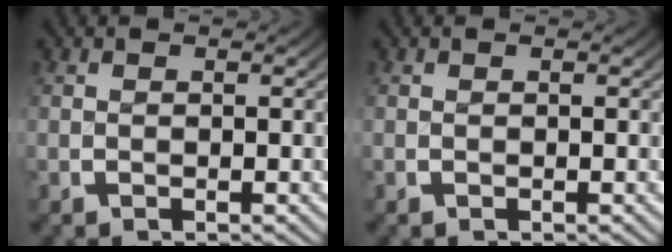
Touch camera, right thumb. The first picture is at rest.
{"total": 0.0}